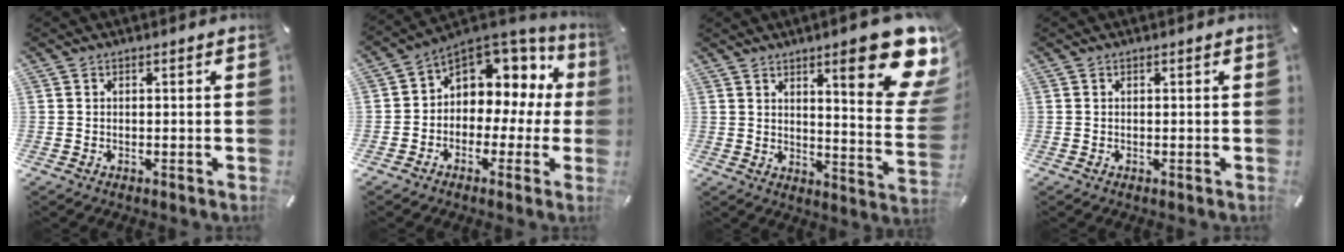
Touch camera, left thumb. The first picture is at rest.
{"total": 8.5, "force": [3.3, 7.0, 3.5], "torque": [-0.059, -0.036, 0.061]}
{"total": 19.6, "force": [10.3, 4.9, 16.0], "torque": [-0.209, -0.074, 0.155]}
{"total": 0.0}